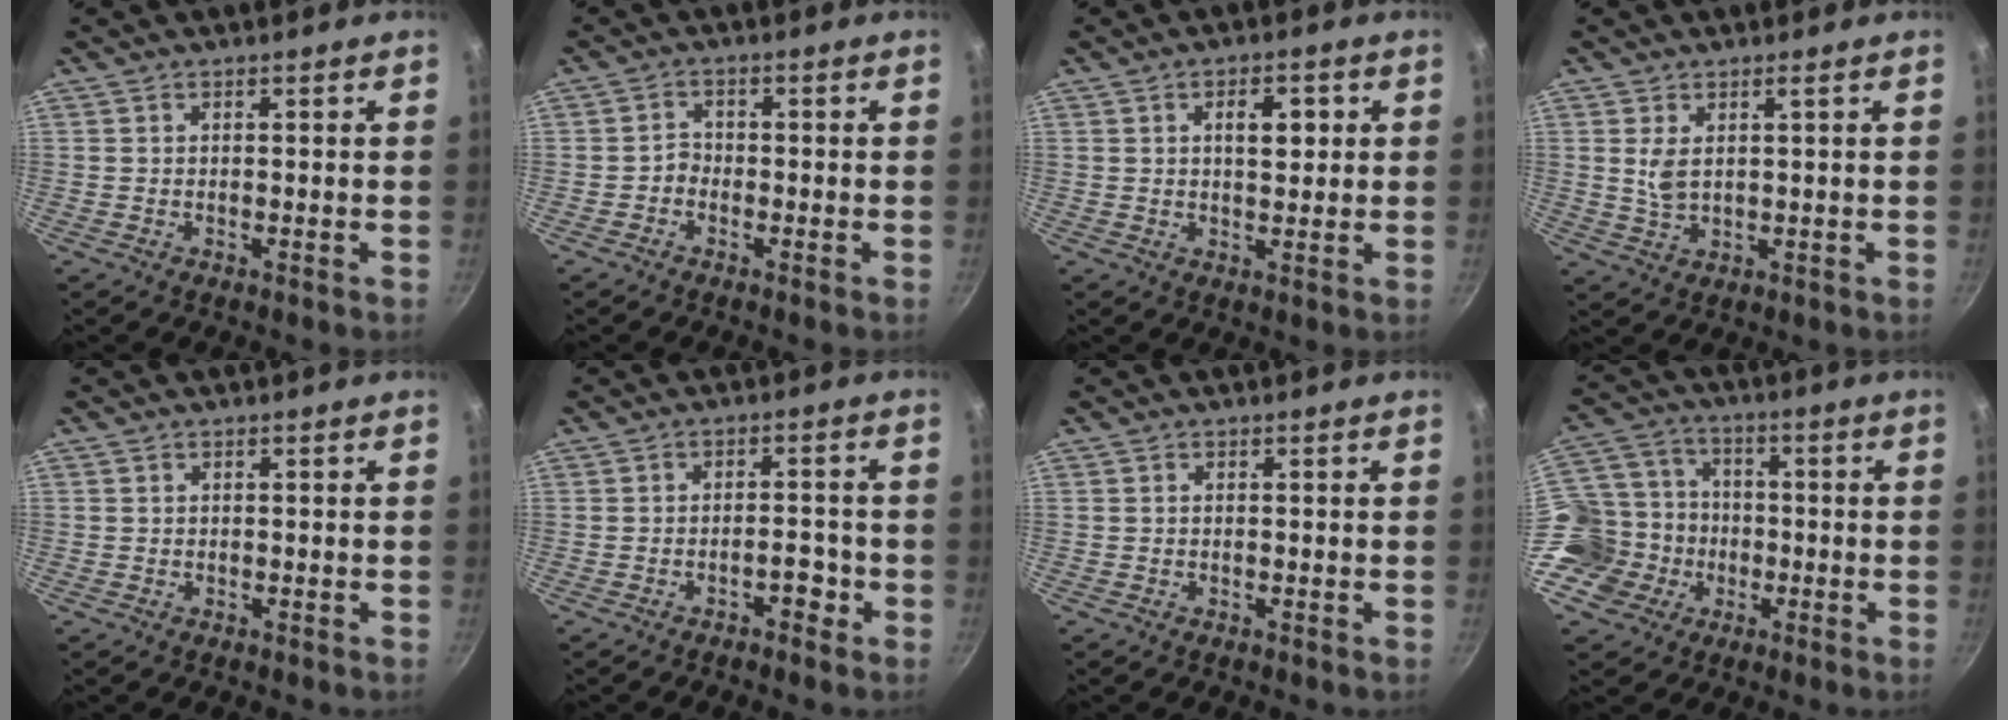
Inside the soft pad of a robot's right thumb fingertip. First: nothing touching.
{"total": 1.9, "force": [-1.2, 1.3, 0.6], "torque": [-0.003, 0.016, -0.025]}
{"total": 5.5, "force": [1.4, 2.9, 4.5], "torque": [-0.047, -0.002, 0.019]}
{"total": 3.7, "force": [1.0, 1.4, 3.2], "torque": [-0.061, -0.007, 0.029]}
{"total": 0.9, "force": [-0.3, 0.9, -0.1], "torque": [0.005, 0.005, -0.002]}
{"total": 3.5, "force": [-1.9, 1.7, 2.4], "torque": [-0.015, 0.022, -0.027]}
{"total": 0.0}
{"total": 14.5, "force": [-4.2, 12.9, 5.2], "torque": [-0.083, 0.042, -0.081]}